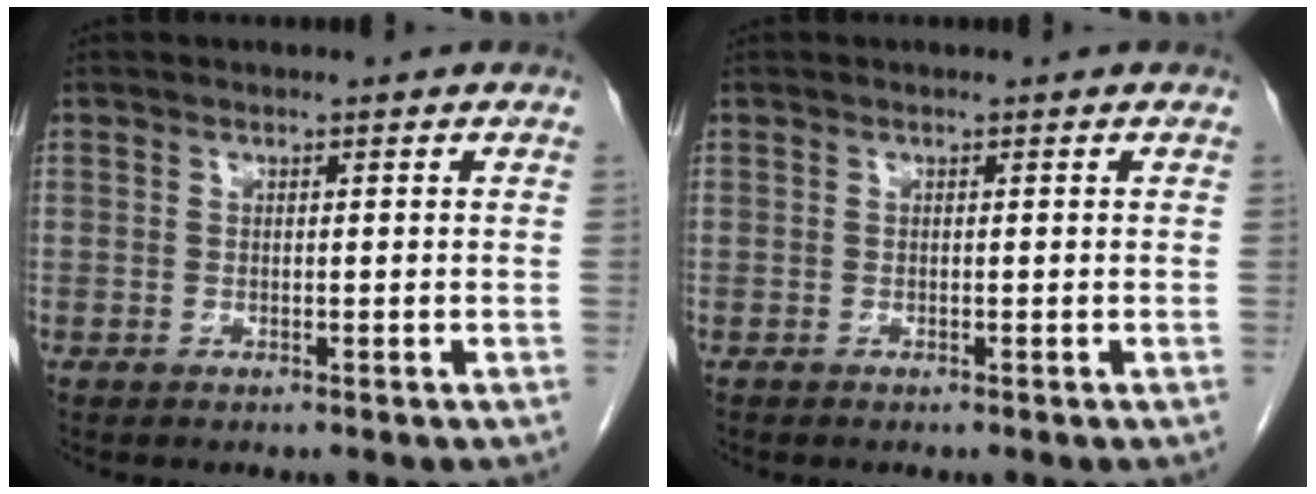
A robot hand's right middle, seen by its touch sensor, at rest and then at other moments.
{"total": 0.0}